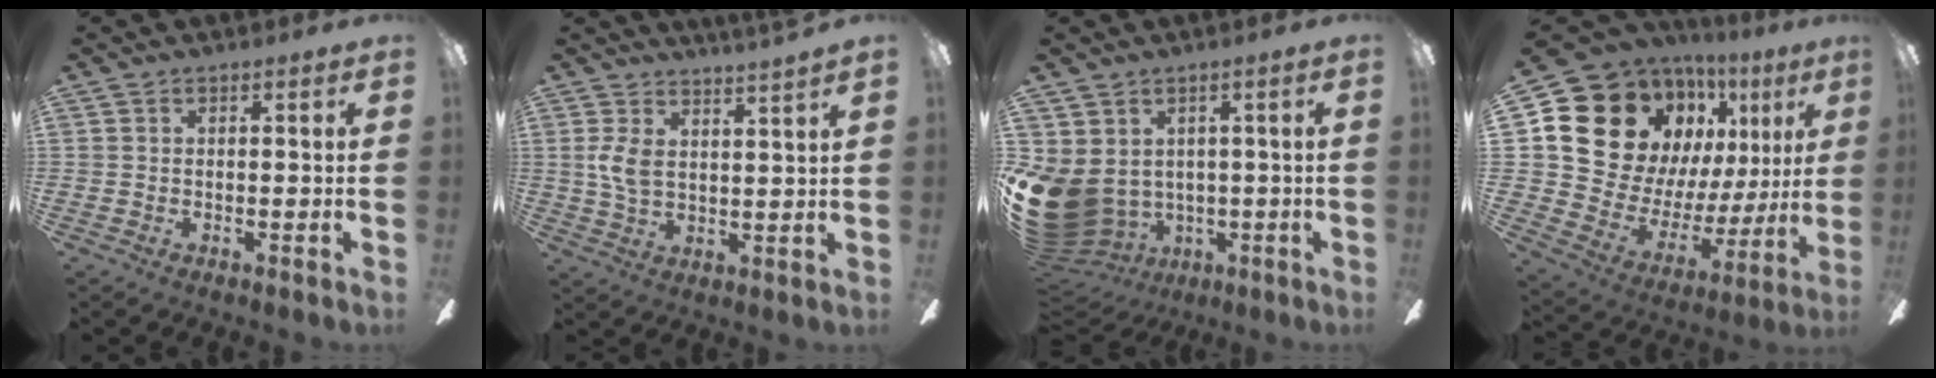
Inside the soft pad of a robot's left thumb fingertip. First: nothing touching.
{"total": 5.5, "force": [3.2, 1.3, 4.3], "torque": [-0.095, -0.017, 0.058]}
{"total": 11.1, "force": [-0.8, 9.4, 5.9], "torque": [-0.162, -0.013, -0.006]}
{"total": 20.7, "force": [11.4, 14.7, 9.0], "torque": [-0.178, -0.077, 0.231]}